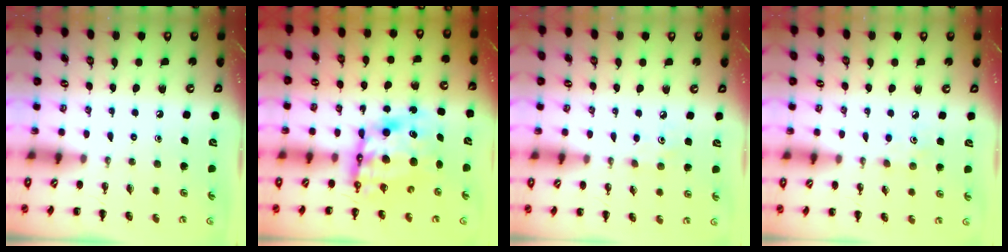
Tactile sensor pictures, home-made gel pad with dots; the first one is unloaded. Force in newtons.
{"total": 10.7, "press": 10.3, "slide": 3.0}
{"total": 3.2, "press": 3.0, "slide": 0.9}
{"total": 4.9, "press": 4.7, "slide": 1.3}